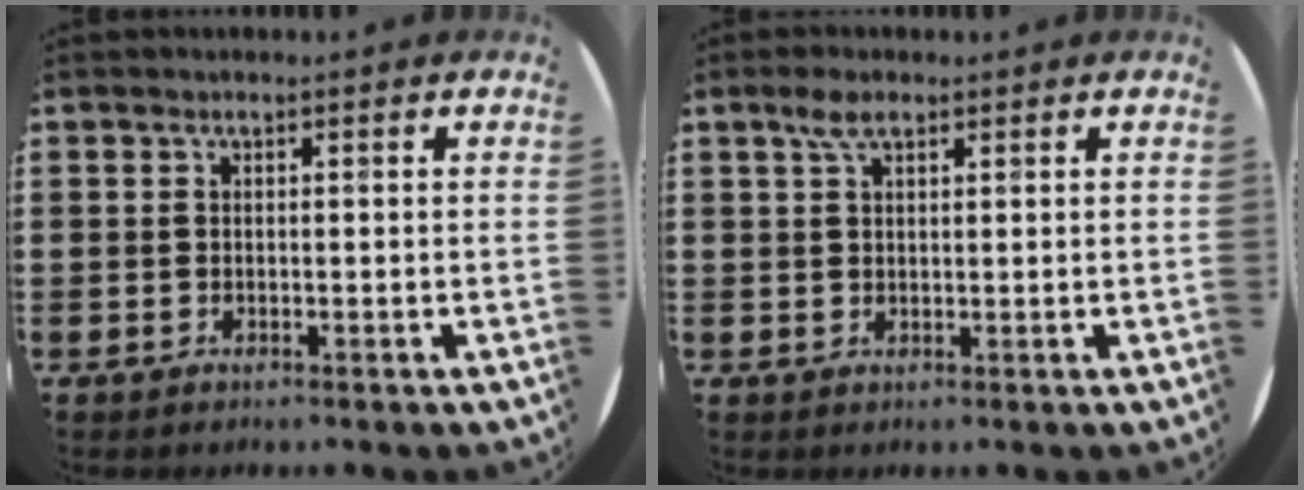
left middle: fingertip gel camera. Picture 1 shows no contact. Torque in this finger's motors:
{"motor_torque": [0.38, -0.36, 0.06, 0.03]}